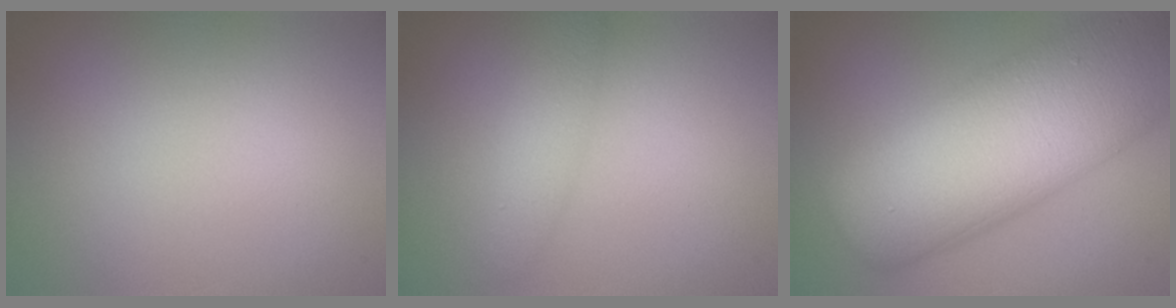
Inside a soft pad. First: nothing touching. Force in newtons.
{"total": 2.2, "press": 2.2, "slide": 0.0}
{"total": 15.2, "press": 15.1, "slide": 0.6}